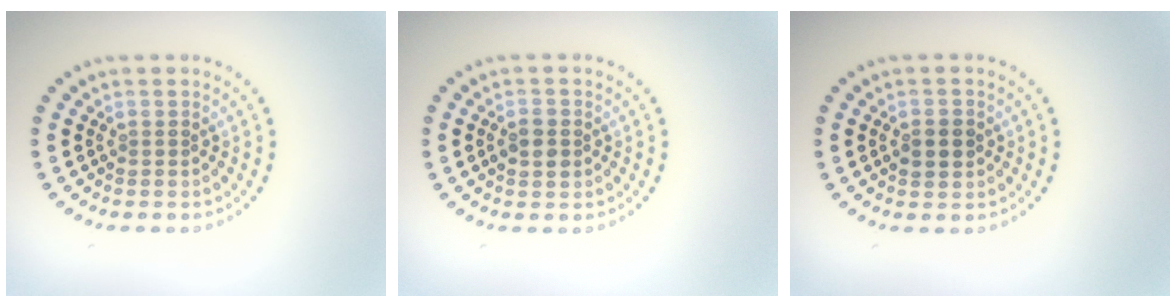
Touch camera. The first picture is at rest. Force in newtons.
{"total": 2.4, "press": 2.4, "slide": 0.2}
{"total": 1.9, "press": 1.9, "slide": 0.2}